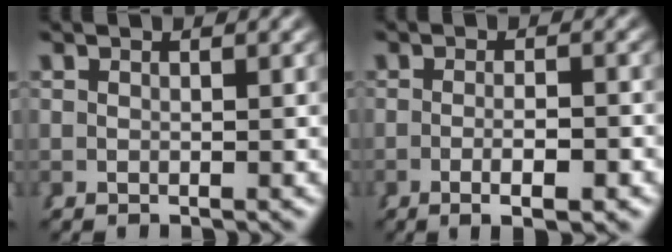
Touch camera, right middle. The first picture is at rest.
{"total": 3.8, "force": [-2.3, 0.4, 2.9], "torque": [-0.046, -0.005, -0.033]}